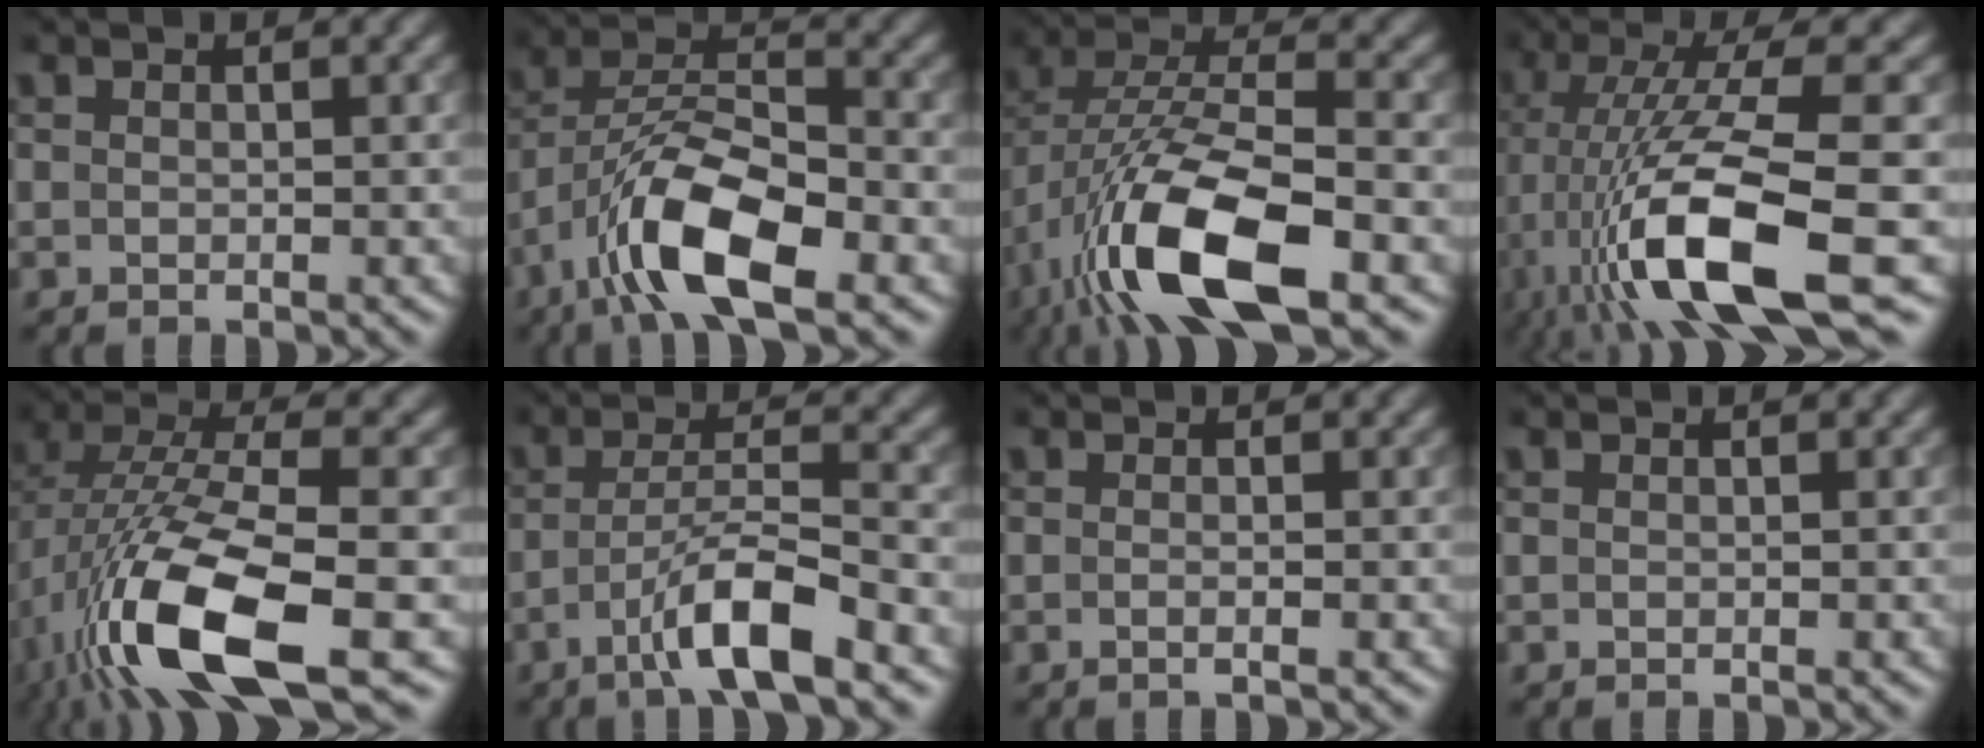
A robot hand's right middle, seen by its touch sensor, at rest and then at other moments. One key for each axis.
{"total": 9.7, "fx": -5.1, "fy": 3.4, "fz": 7.5, "tx": -0.135, "ty": 0.011, "tz": -0.099}
{"total": 12.3, "fx": -5.5, "fy": 4.6, "fz": 10.0, "tx": -0.200, "ty": -0.004, "tz": -0.104}
{"total": 13.1, "fx": -4.8, "fy": 3.3, "fz": 11.7, "tx": -0.213, "ty": -0.010, "tz": -0.080}
{"total": 13.4, "fx": -5.0, "fy": 4.9, "fz": 11.5, "tx": -0.238, "ty": -0.009, "tz": -0.093}
{"total": 6.0, "fx": -3.1, "fy": 1.0, "fz": 5.0, "tx": -0.085, "ty": 0.009, "tz": -0.059}
{"total": 1.1, "fx": -0.2, "fy": 0.4, "fz": 1.1, "tx": -0.013, "ty": -0.009, "tz": -0.010}
{"total": 0.0}